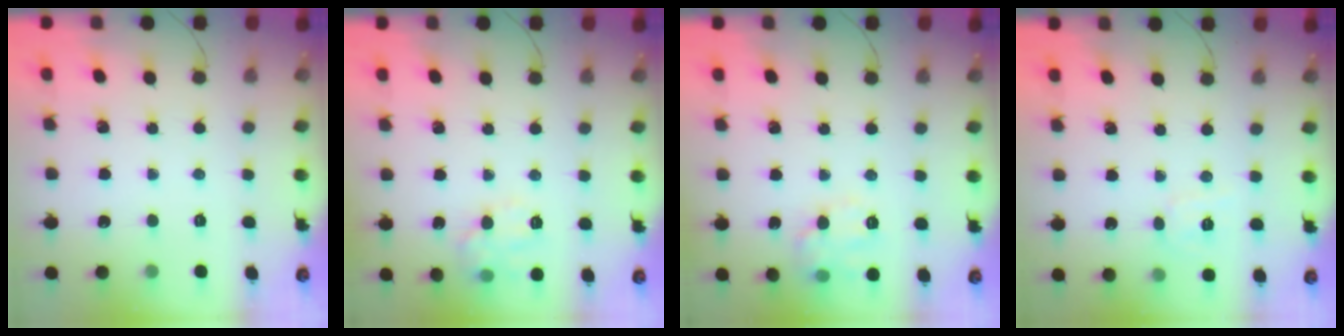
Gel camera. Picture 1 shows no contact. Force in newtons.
{"total": 11.3, "press": 11.3, "slide": 0.5}
{"total": 10.4, "press": 10.4, "slide": 0.2}
{"total": 4.7, "press": 4.4, "slide": 1.5}